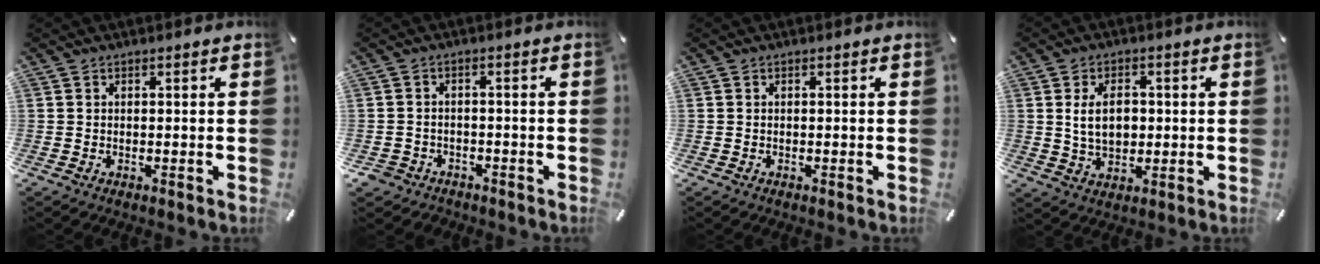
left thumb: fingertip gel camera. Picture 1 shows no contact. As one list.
[{"total": 3.2, "force": [-2.0, 2.4, 0.7], "torque": [-0.026, 0.004, -0.044]}, {"total": 0.0}, {"total": 7.6, "force": [0.7, 5.2, 5.4], "torque": [-0.107, 0.001, 0.009]}]